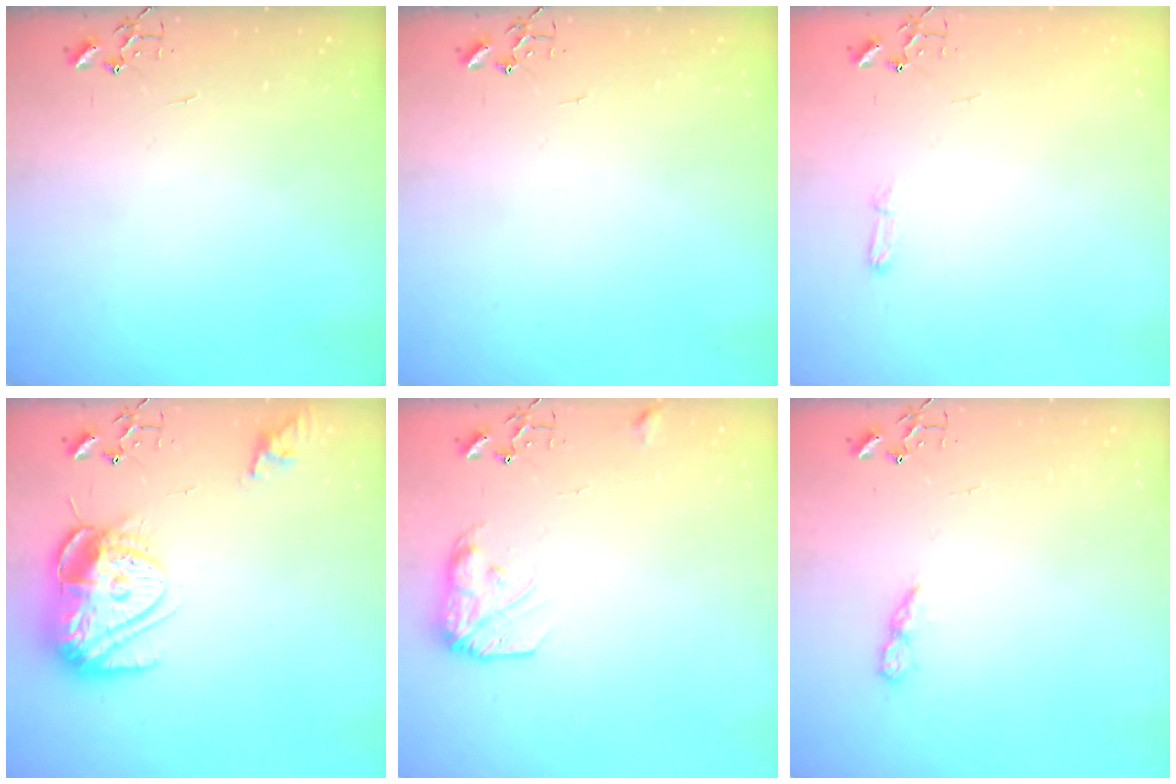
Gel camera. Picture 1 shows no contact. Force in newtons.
{"total": 0.0}
{"total": 3.8, "press": 3.8, "slide": 0.5}
{"total": 15.8, "press": 15.7, "slide": 1.4}
{"total": 10.8, "press": 10.8, "slide": 0.4}
{"total": 5.8, "press": 5.7, "slide": 0.6}